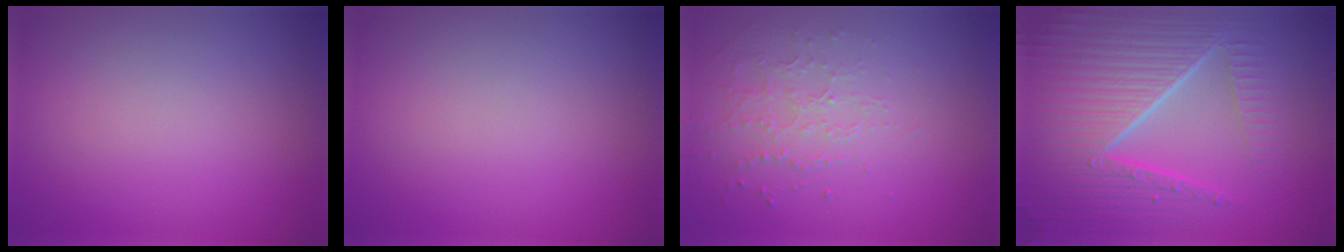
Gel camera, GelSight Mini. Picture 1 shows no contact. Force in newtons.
{"total": 0.0}
{"total": 1.5, "press": 1.2, "slide": 0.9}
{"total": 9.6, "press": 6.2, "slide": 7.3}